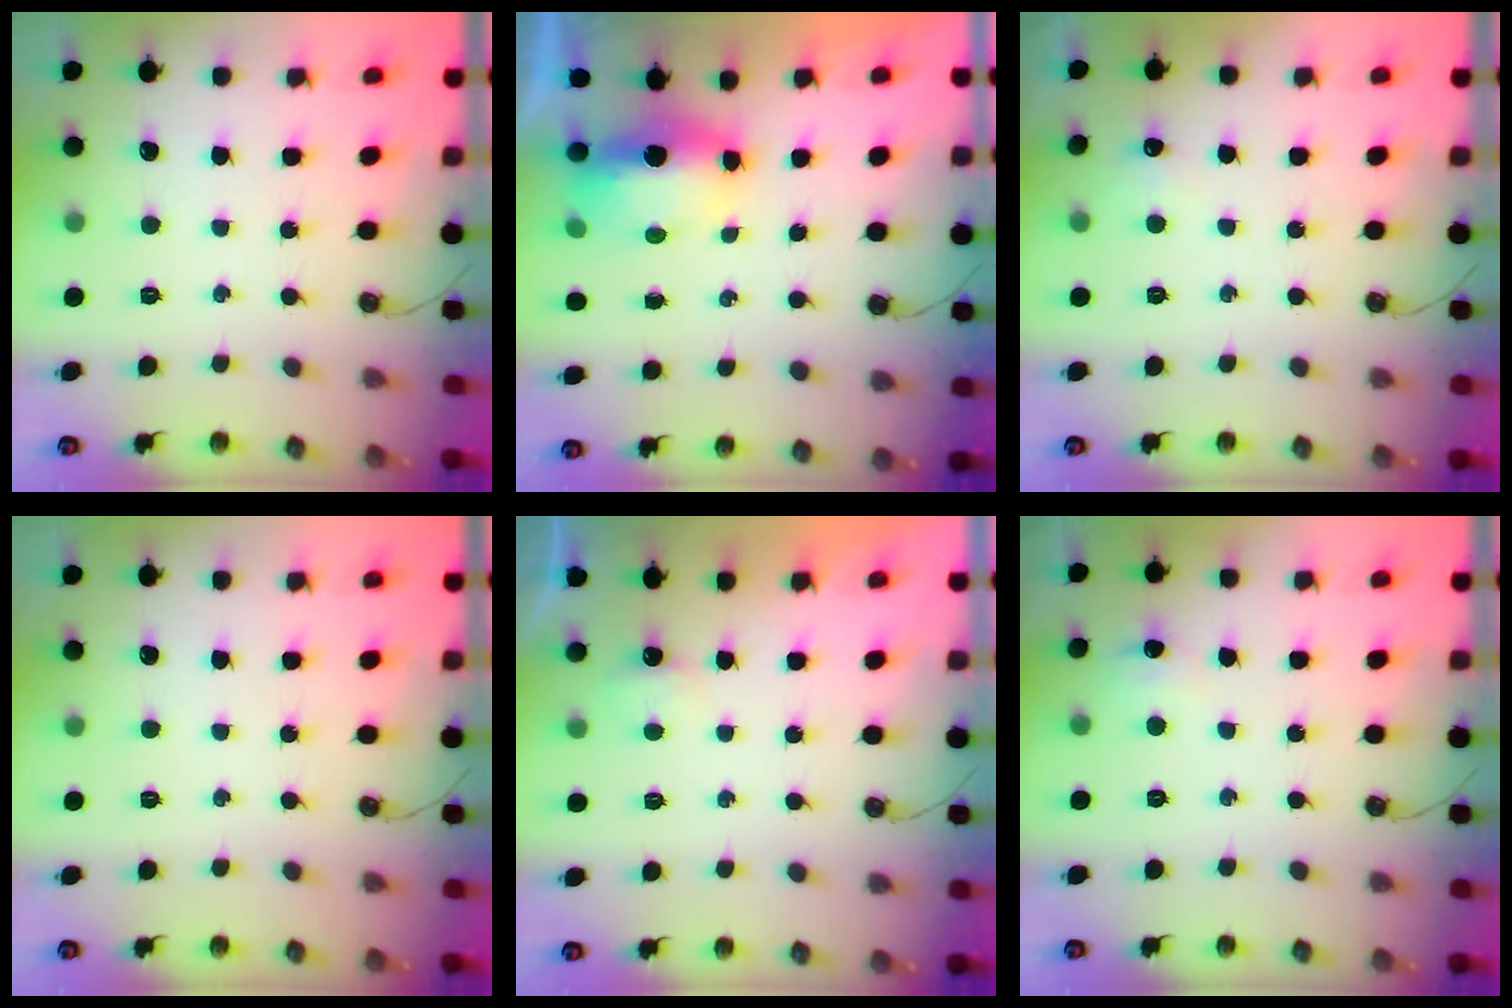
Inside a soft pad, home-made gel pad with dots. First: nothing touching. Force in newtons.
{"total": 6.7, "press": 6.7, "slide": 0.9}
{"total": 4.5, "press": 4.5, "slide": 0.6}
{"total": 0.0}
{"total": 2.6, "press": 2.6, "slide": 0.4}
{"total": 4.3, "press": 4.3, "slide": 0.5}